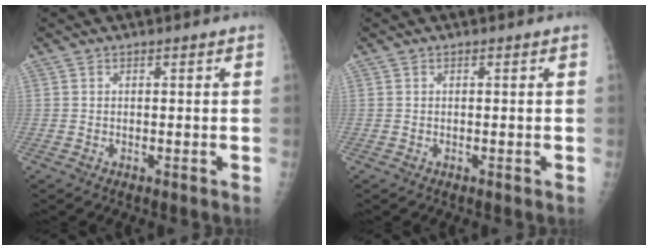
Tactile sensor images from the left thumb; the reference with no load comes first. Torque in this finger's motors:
{"motor_torque": [0.03, 0.03, 0.02, -0.02, 0.00]}